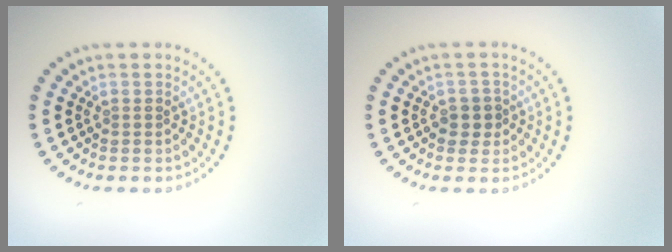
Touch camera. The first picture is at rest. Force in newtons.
{"total": 1.5, "press": 1.4, "slide": 0.6}